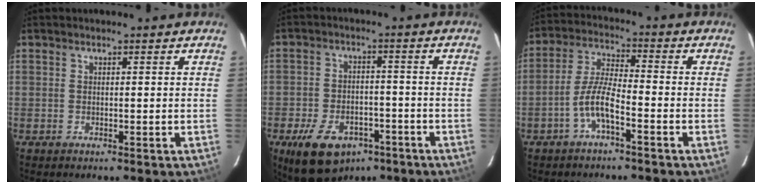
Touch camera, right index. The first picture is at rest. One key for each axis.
{"total": 13.8, "fx": -8.4, "fy": 8.3, "fz": 7.2, "tx": -0.162, "ty": 0.003, "tz": -0.123}
{"total": 6.3, "fx": -3.4, "fy": 1.3, "fz": 5.2, "tx": -0.114, "ty": 0.012, "tz": -0.066}